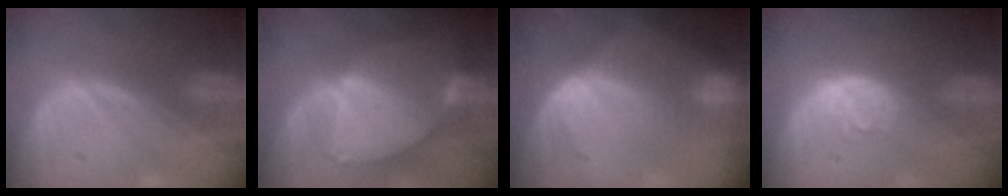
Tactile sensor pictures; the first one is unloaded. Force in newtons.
{"total": 8.6, "press": 7.4, "slide": 4.3}
{"total": 8.2, "press": 7.5, "slide": 3.5}
{"total": 4.0, "press": 3.7, "slide": 1.7}